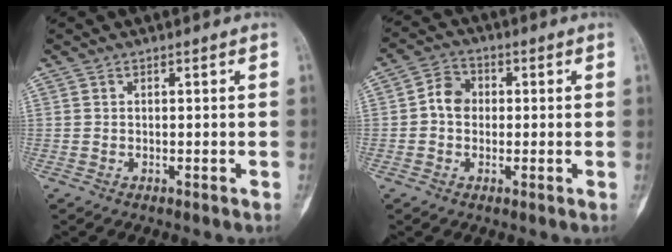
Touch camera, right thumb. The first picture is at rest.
{"total": 5.2, "force": [-0.1, 4.3, 2.8], "torque": [-0.034, 0.016, -0.011]}